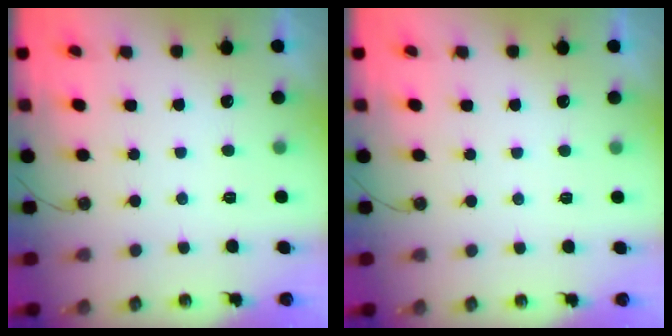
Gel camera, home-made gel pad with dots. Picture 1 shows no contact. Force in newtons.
{"total": 3.0, "press": 3.0, "slide": 0.3}